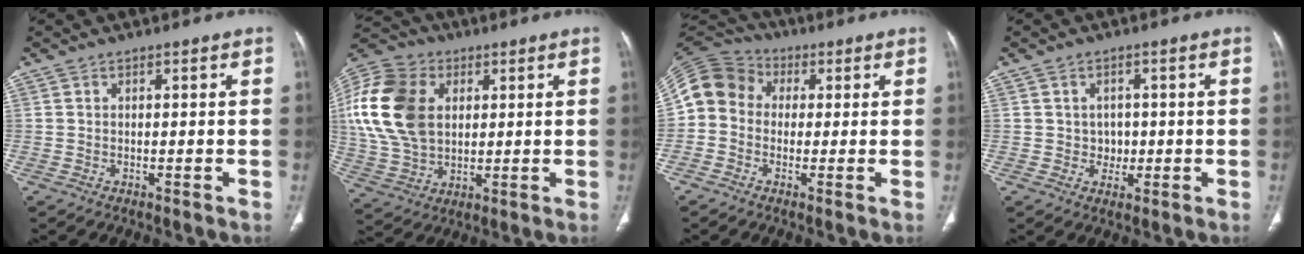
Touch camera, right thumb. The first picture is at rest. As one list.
[{"total": 20.3, "force": [4.2, 14.4, 13.7], "torque": [-0.283, 0.000, 0.080]}, {"total": 10.2, "force": [0.3, 9.0, 4.8], "torque": [-0.085, 0.031, -0.012]}, {"total": 3.2, "force": [-0.1, 3.0, 1.2], "torque": [0.006, 0.005, -0.001]}]